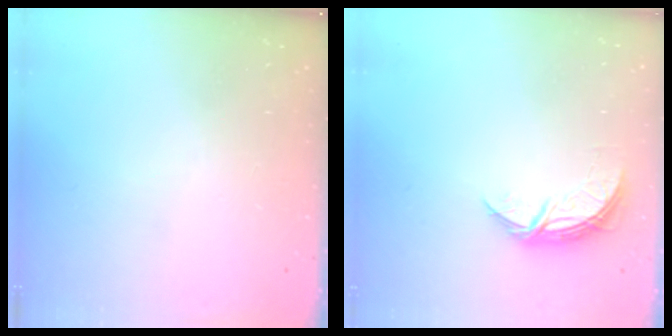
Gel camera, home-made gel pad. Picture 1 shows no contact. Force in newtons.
{"total": 6.9, "press": 6.9, "slide": 0.5}